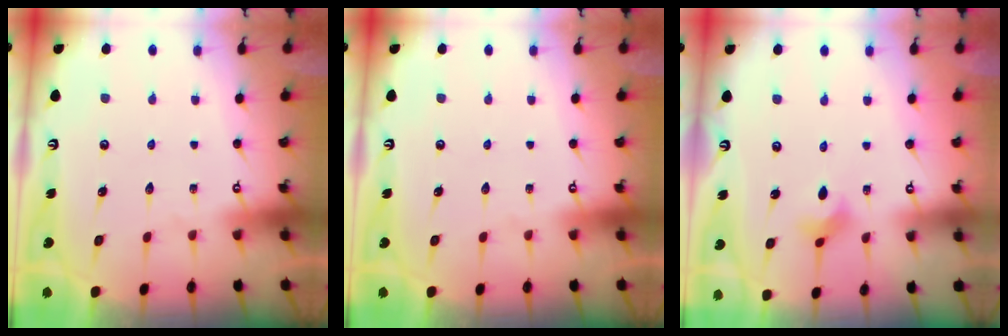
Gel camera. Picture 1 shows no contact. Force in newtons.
{"total": 0.0}
{"total": 2.7, "press": 2.6, "slide": 0.5}